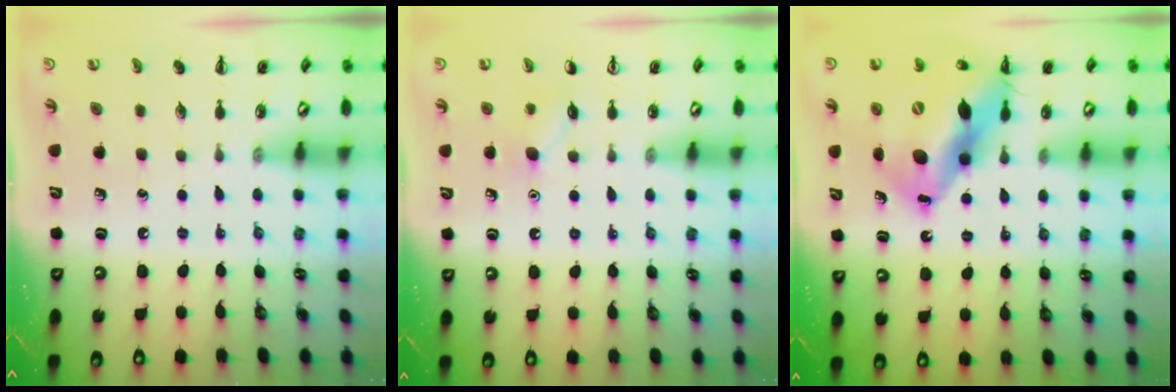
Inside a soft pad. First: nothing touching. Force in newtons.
{"total": 6.2, "press": 6.0, "slide": 1.6}
{"total": 19.4, "press": 18.7, "slide": 5.1}